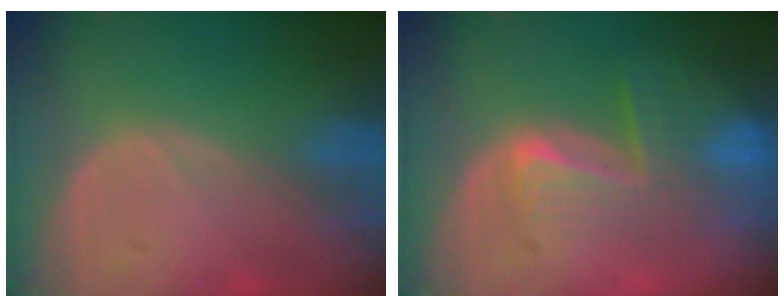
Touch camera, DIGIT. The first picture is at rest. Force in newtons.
{"total": 7.6, "press": 7.1, "slide": 2.5}